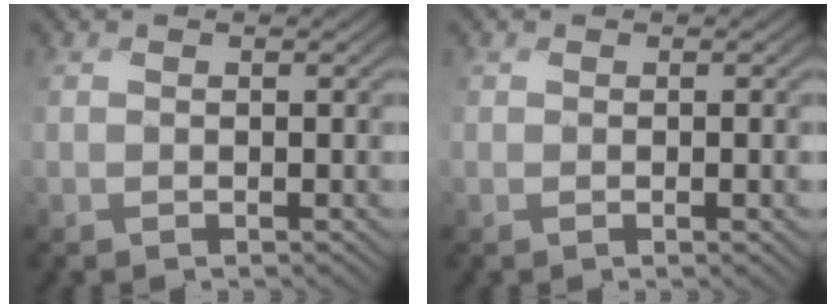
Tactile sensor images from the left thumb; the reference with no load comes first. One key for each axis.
{"total": 0.8, "fx": -0.1, "fy": 0.1, "fz": 0.8, "tx": -0.014, "ty": -0.004, "tz": -0.001}